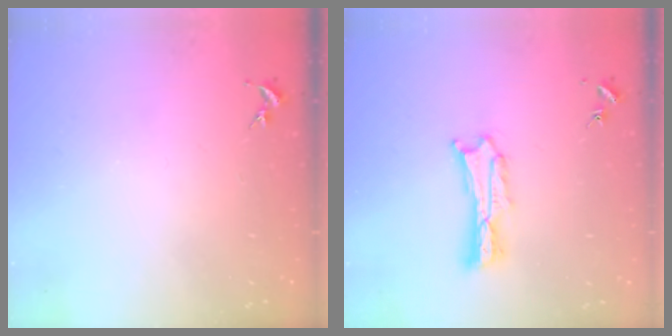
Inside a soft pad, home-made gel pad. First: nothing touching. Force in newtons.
{"total": 2.7, "press": 2.7, "slide": 0.3}